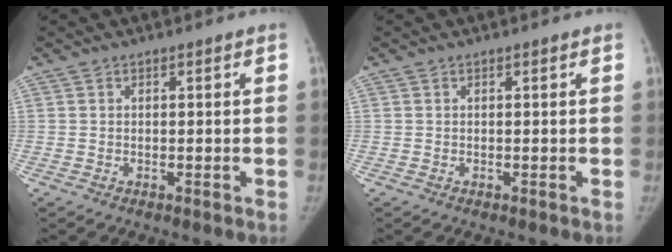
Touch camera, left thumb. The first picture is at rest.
{"total": 0.0}